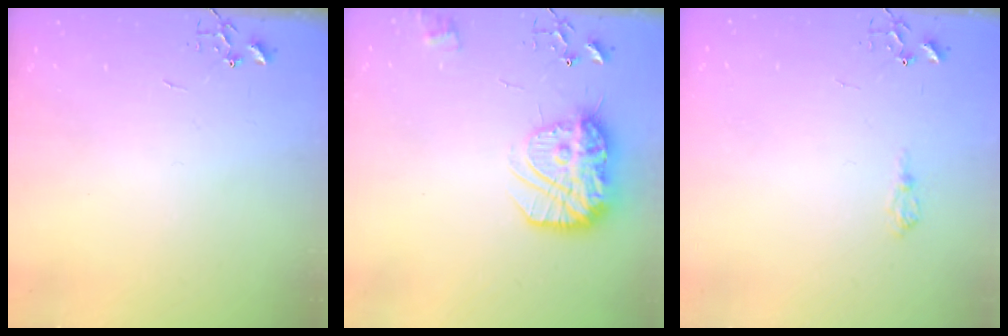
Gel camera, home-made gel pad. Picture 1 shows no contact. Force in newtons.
{"total": 16.5, "press": 16.5, "slide": 1.4}
{"total": 6.5, "press": 6.5, "slide": 0.9}